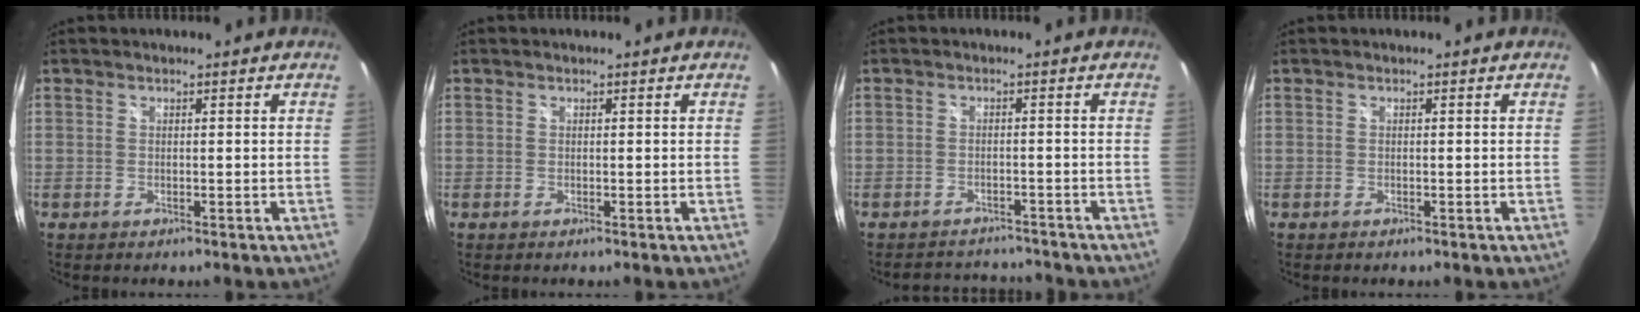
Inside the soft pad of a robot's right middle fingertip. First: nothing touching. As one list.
[{"total": 0.0}, {"total": 6.6, "force": [-6.1, 2.2, 0.9], "torque": [-0.022, 0.019, -0.083]}, {"total": 0.0}]